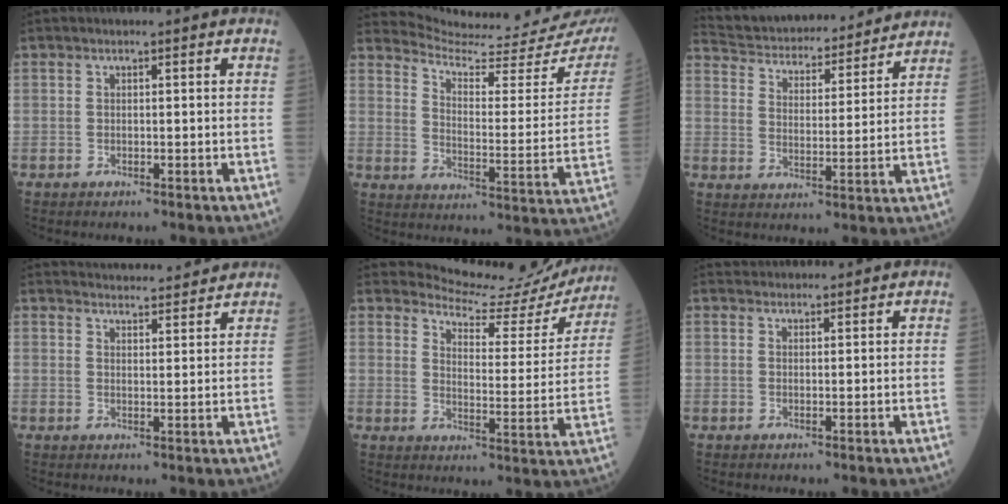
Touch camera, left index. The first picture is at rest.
{"total": 19.6, "force": [19.0, 0.3, 5.1], "torque": [-0.081, -0.106, 0.240]}
{"total": 18.6, "force": [17.4, 3.9, 5.4], "torque": [-0.090, 0.017, 0.250]}
{"total": 11.7, "force": [11.5, 1.3, 2.1], "torque": [-0.021, 0.012, 0.143]}
{"total": 16.2, "force": [16.0, 1.7, 1.9], "torque": [-0.022, -0.075, 0.185]}
{"total": 4.3, "force": [4.2, 0.8, 0.3], "torque": [-0.003, 0.029, 0.061]}